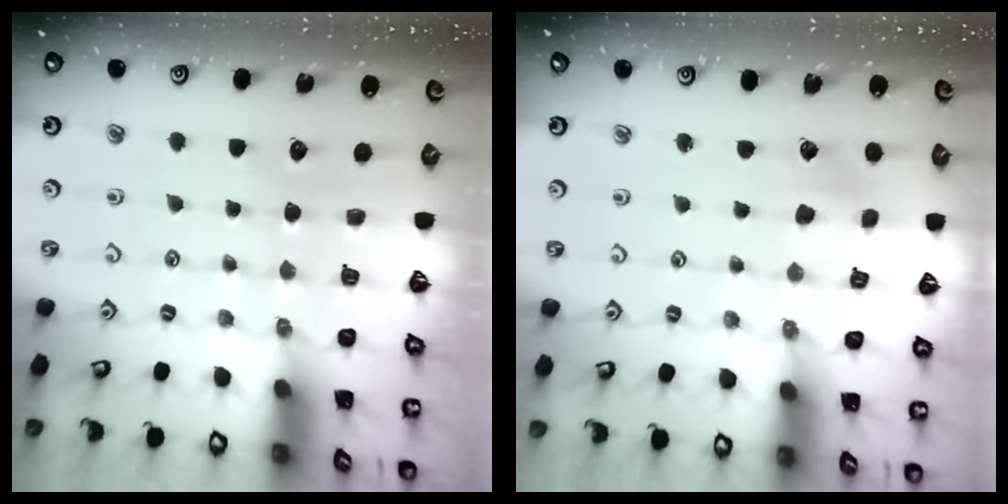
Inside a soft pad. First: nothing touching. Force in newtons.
{"total": 2.5, "press": 2.4, "slide": 0.3}